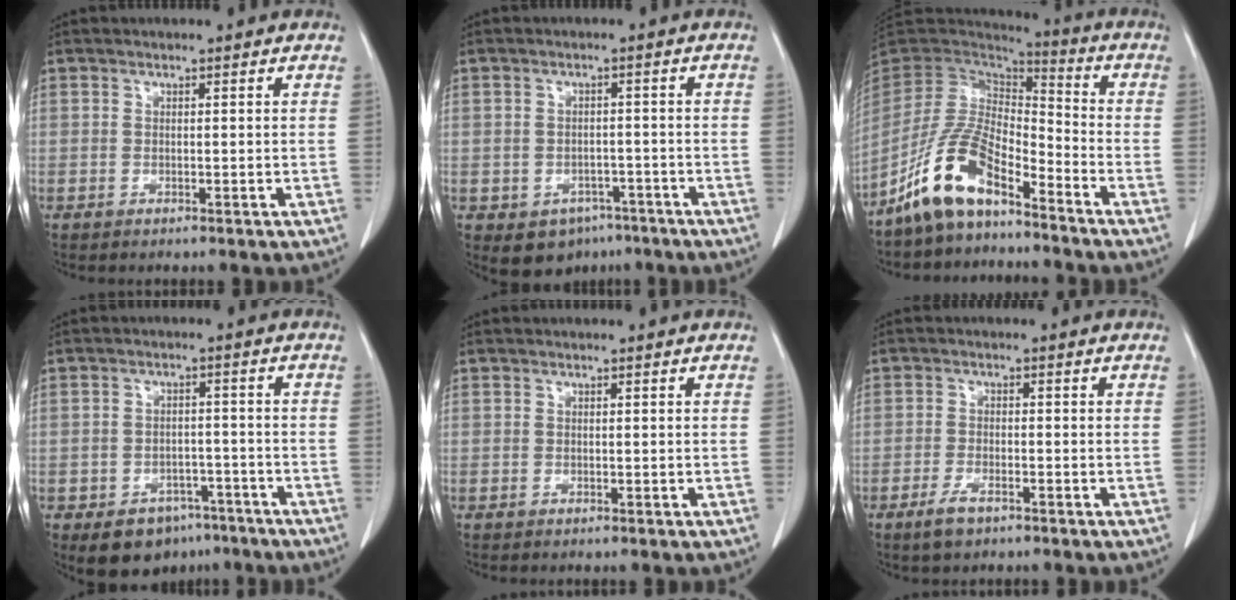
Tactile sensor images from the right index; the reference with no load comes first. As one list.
[{"total": 6.0, "force": [-3.6, 4.6, 1.7], "torque": [-0.015, 0.008, -0.041]}, {"total": 12.2, "force": [-8.4, 3.9, 7.8], "torque": [-0.170, 0.013, -0.165]}, {"total": 8.0, "force": [-5.2, 5.3, 2.7], "torque": [-0.032, 0.014, -0.068]}, {"total": 0.0}, {"total": 3.2, "force": [-2.1, 1.1, 2.1], "torque": [-0.046, -0.001, -0.036]}]